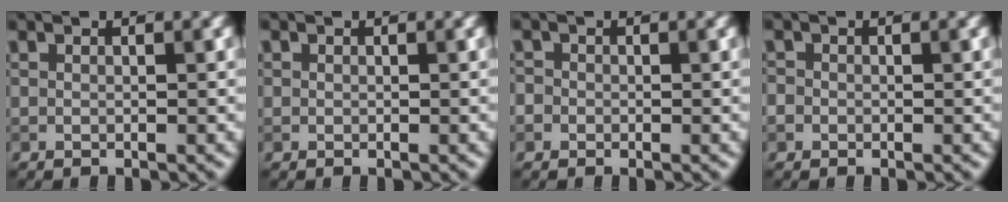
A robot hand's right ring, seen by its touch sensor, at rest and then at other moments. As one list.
[{"total": 0.7, "force": [0.1, 0.7, 0.0], "torque": [0.004, -0.006, 0.001]}, {"total": 2.0, "force": [-0.1, 1.9, 0.6], "torque": [0.005, 0.012, -0.024]}, {"total": 1.6, "force": [-0.2, 1.6, 0.5], "torque": [-0.003, 0.006, -0.014]}]